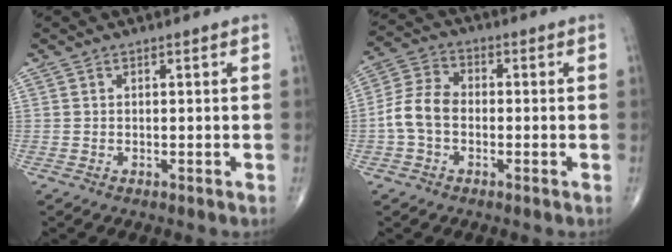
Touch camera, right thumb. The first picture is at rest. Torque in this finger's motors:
{"motor_torque": [1.38, 1.37, 0.74, -0.51, 0.07]}